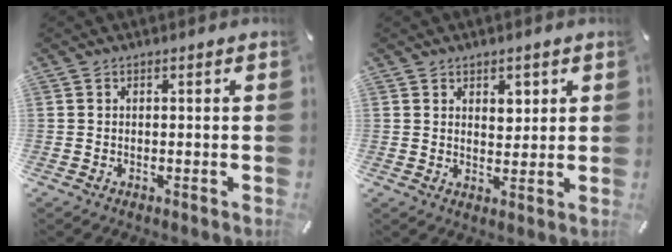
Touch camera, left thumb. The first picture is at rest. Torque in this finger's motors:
{"motor_torque": [0.20, -0.17, 0.11, 0.07, 0.01]}